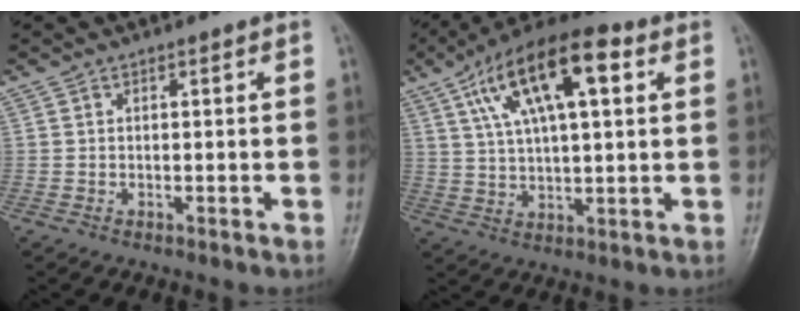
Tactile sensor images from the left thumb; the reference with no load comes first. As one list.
[{"total": 17.2, "force": [6.7, 6.8, 14.3], "torque": [-0.235, 0.010, 0.108]}]